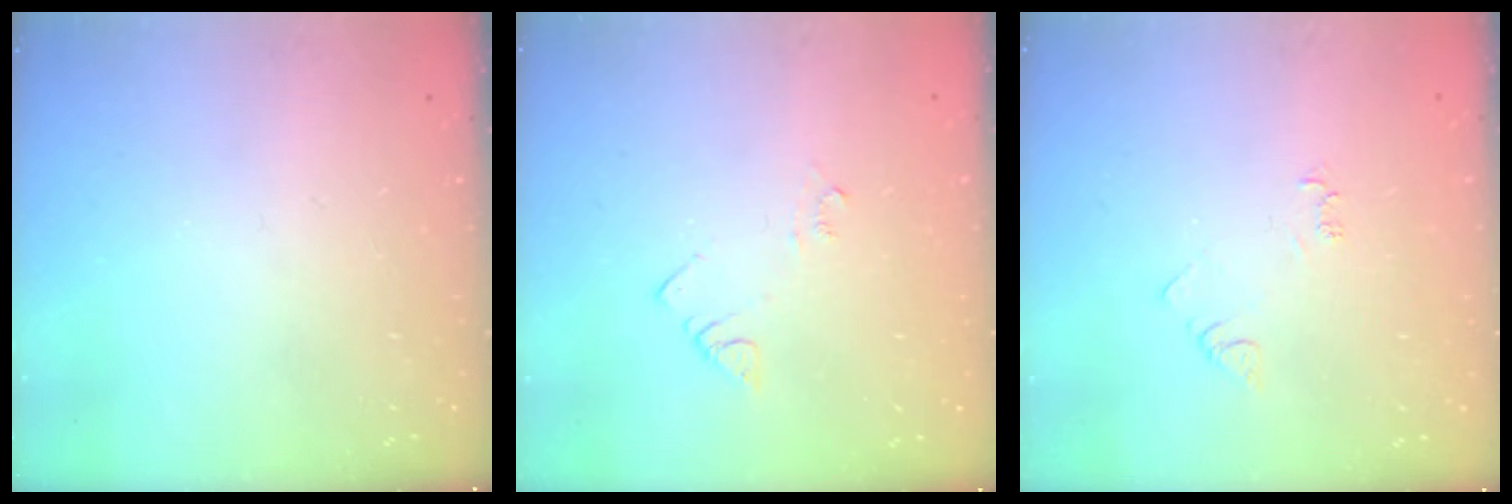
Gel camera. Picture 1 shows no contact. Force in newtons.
{"total": 4.1, "press": 4.1, "slide": 0.4}
{"total": 3.9, "press": 3.9, "slide": 0.5}